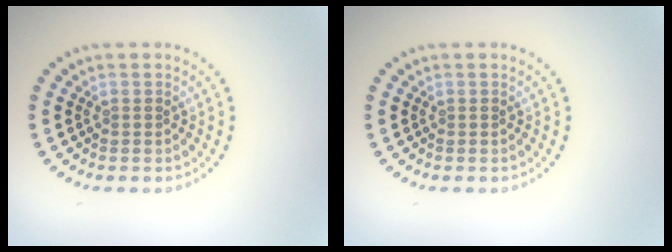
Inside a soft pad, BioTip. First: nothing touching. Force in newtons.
{"total": 0.0}